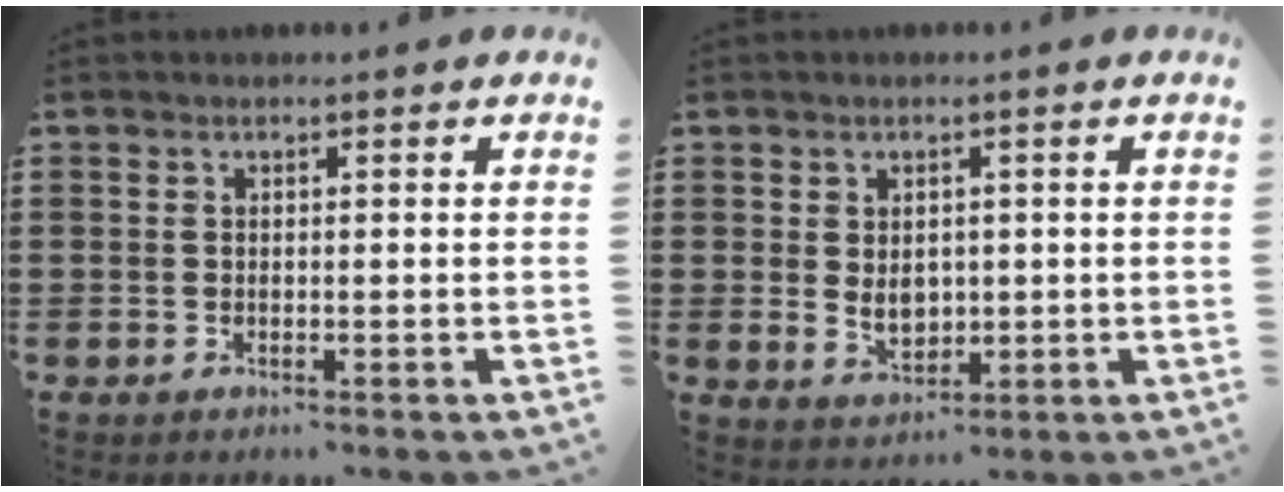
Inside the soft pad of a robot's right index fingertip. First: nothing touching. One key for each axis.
{"total": 3.7, "fx": 0.1, "fy": 2.8, "fz": 2.5, "tx": -0.037, "ty": 0.001, "tz": -0.004}